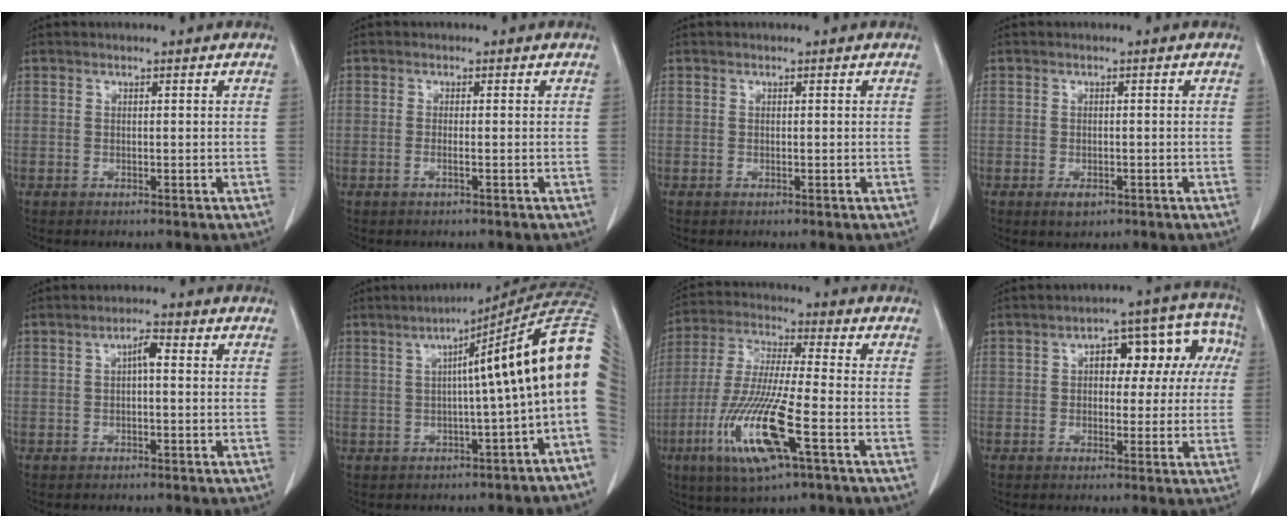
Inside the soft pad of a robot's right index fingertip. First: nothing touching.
{"total": 0.9, "force": [-0.3, -0.1, 0.8], "torque": [-0.012, 0.001, -0.004]}
{"total": 0.0}
{"total": 2.0, "force": [-1.1, 1.1, 1.2], "torque": [-0.018, 0.000, -0.010]}
{"total": 2.3, "force": [0.2, 0.6, 2.3], "torque": [-0.038, 0.006, 0.002]}
{"total": 14.3, "force": [0.9, 0.0, 14.2], "torque": [-0.175, 0.050, 0.003]}
{"total": 15.2, "force": [-6.0, 1.1, 14.0], "torque": [-0.289, -0.024, -0.109]}
{"total": 11.2, "force": [1.9, 5.6, 9.5], "torque": [-0.108, 0.054, 0.024]}